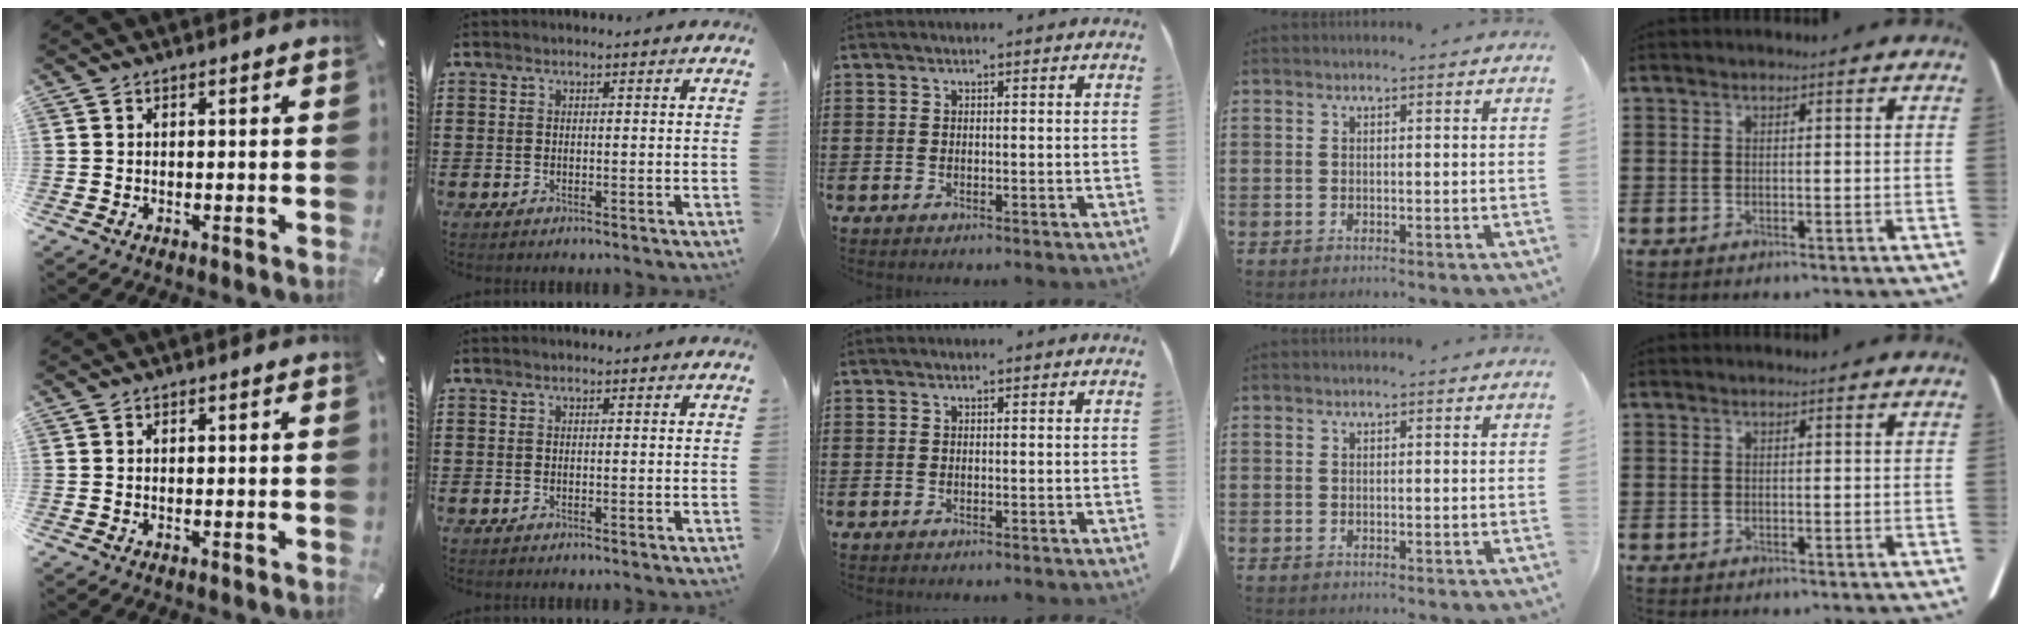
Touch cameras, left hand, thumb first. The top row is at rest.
{}